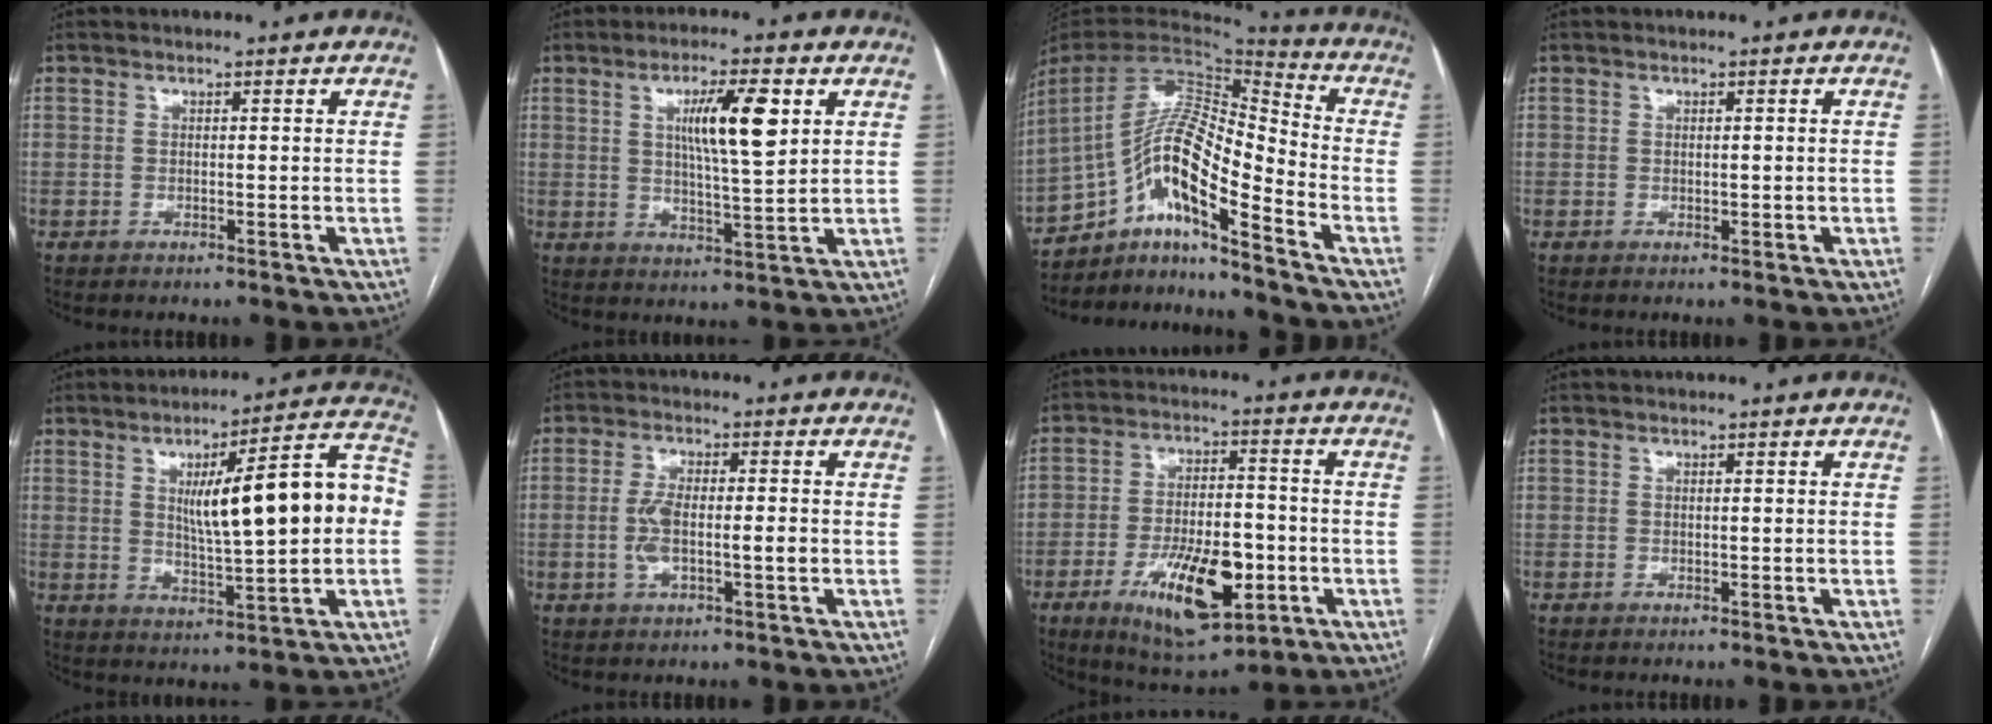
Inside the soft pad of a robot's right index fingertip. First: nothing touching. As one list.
[{"total": 9.1, "force": [3.0, 1.1, 8.5], "torque": [-0.145, 0.002, 0.051]}, {"total": 16.0, "force": [-10.2, 2.1, 12.1], "torque": [-0.228, 0.020, -0.181]}, {"total": 0.6, "force": [-0.1, 0.4, 0.4], "torque": [-0.005, 0.001, 0.001]}, {"total": 16.5, "force": [1.6, 2.4, 16.2], "torque": [-0.232, 0.034, 0.027]}, {"total": 5.5, "force": [-0.7, 1.6, 5.2], "torque": [-0.112, 0.011, -0.010]}, {"total": 14.6, "force": [-5.2, 5.6, 12.5], "torque": [-0.217, -0.002, -0.073]}, {"total": 0.0}]